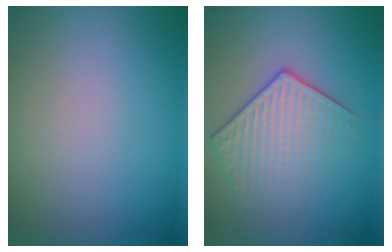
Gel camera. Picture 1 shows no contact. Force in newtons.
{"total": 3.5, "press": 3.1, "slide": 1.8}